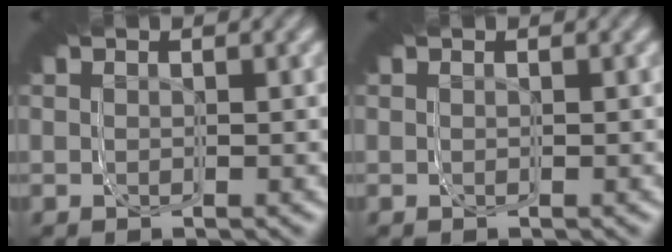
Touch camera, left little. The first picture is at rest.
{"total": 0.0}